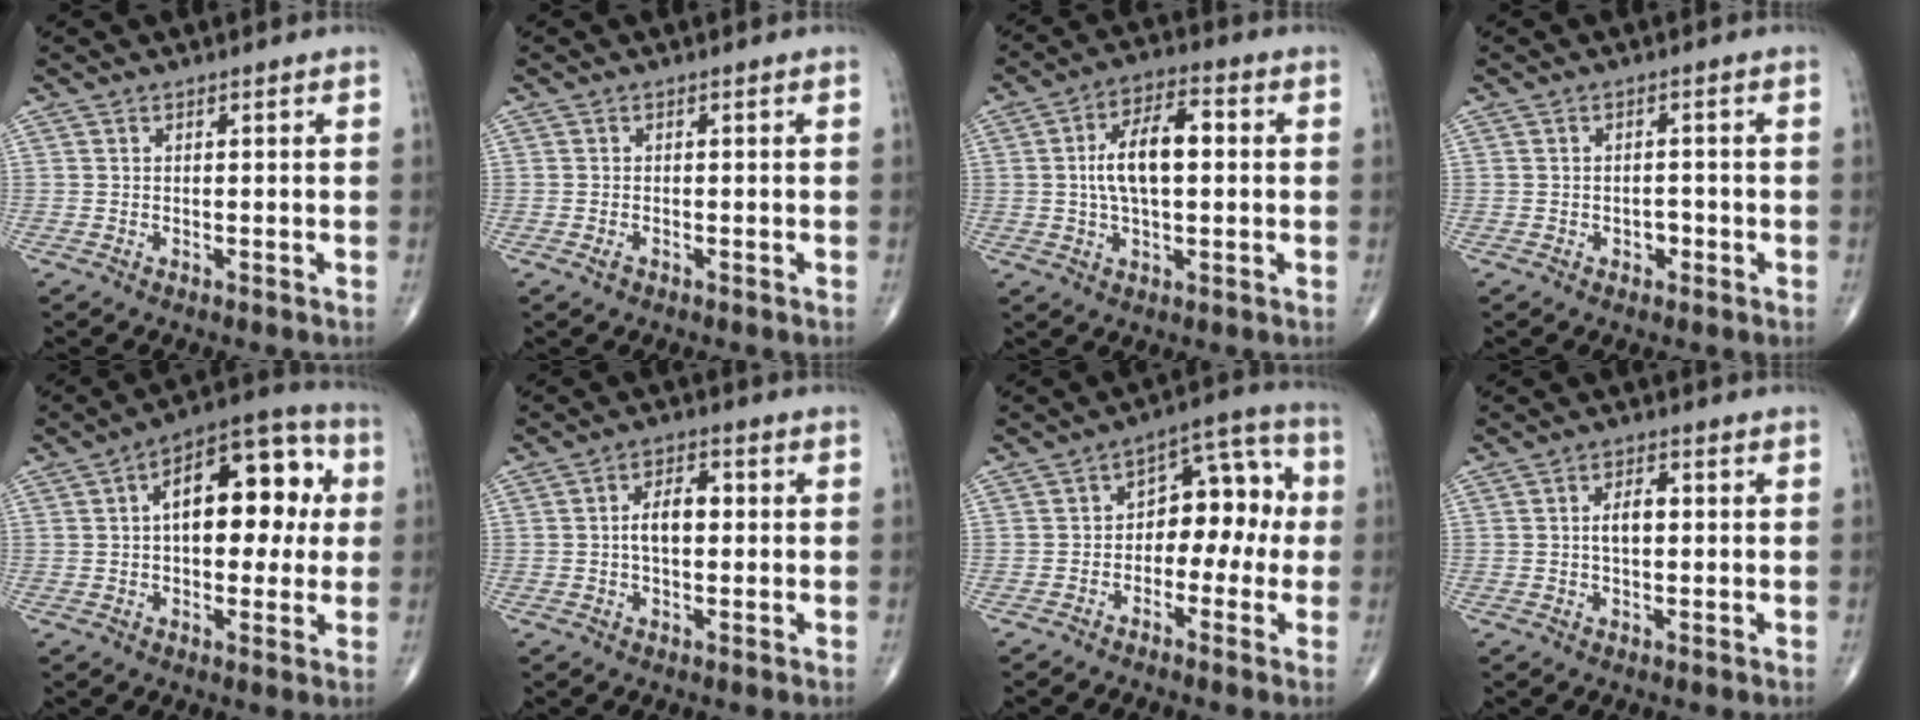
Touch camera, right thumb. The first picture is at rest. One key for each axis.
{"total": 1.0, "fx": -0.5, "fy": 0.6, "fz": 0.6, "tx": -0.014, "ty": 0.002, "tz": -0.009}
{"total": 11.1, "fx": 0.9, "fy": 5.3, "fz": 9.8, "tx": -0.171, "ty": 0.018, "tz": 0.010}
{"total": 2.3, "fx": -0.8, "fy": 1.6, "fz": 1.3, "tx": -0.008, "ty": 0.009, "tz": -0.012}
{"total": 17.1, "fx": 2.9, "fy": 8.9, "fz": 14.4, "tx": -0.173, "ty": 0.032, "tz": 0.033}
{"total": 5.9, "fx": 0.2, "fy": 3.3, "fz": 4.9, "tx": -0.080, "ty": 0.014, "tz": -0.003}
{"total": 10.7, "fx": -0.9, "fy": 7.0, "fz": 8.1, "tx": -0.072, "ty": 0.048, "tz": -0.027}
{"total": 4.0, "fx": 0.2, "fy": 2.2, "fz": 3.3, "tx": -0.059, "ty": 0.008, "tz": 0.001}